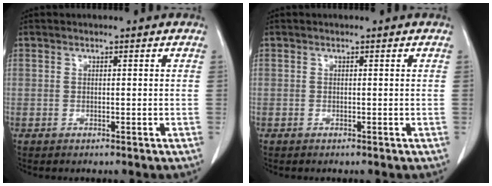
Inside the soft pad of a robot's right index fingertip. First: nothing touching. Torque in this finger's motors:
{"motor_torque": [-0.18, 0.15, -0.06, -0.01]}